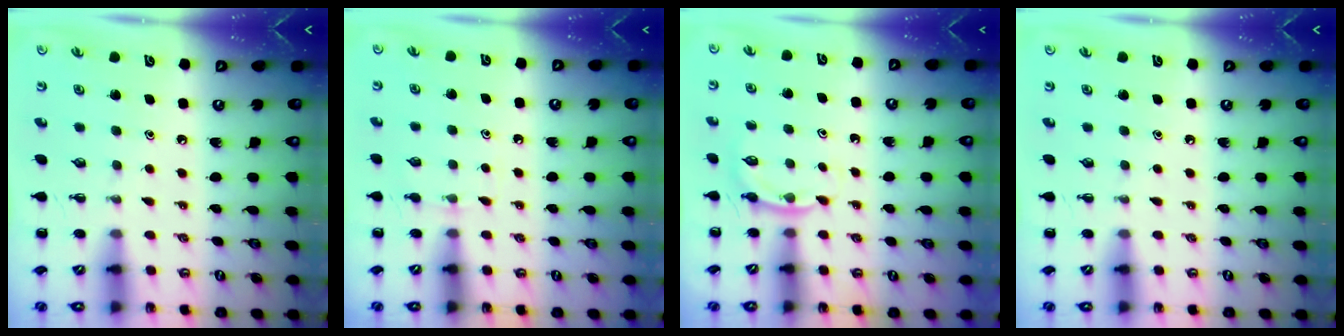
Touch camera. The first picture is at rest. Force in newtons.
{"total": 4.5, "press": 4.3, "slide": 1.4}
{"total": 4.7, "press": 4.5, "slide": 1.5}
{"total": 0.0}